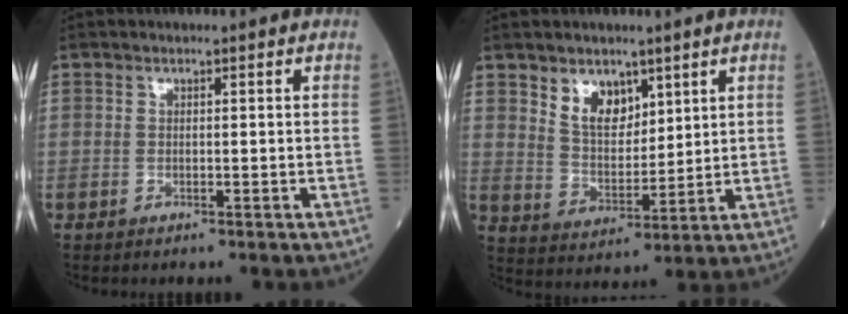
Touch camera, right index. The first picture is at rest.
{"total": 6.5, "force": [3.9, 3.7, 3.6], "torque": [-0.067, -0.002, 0.081]}